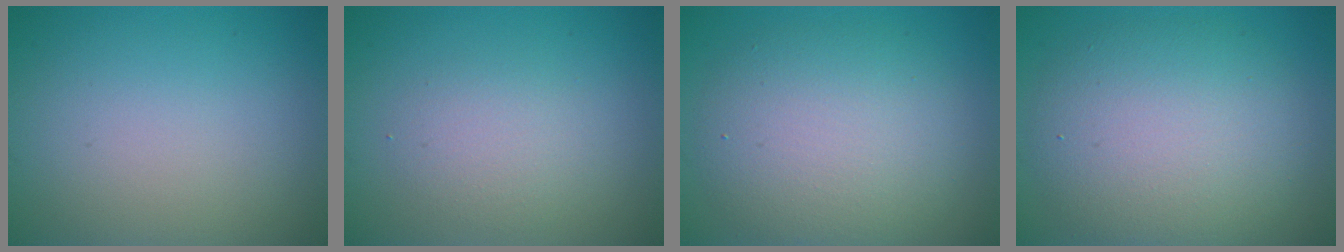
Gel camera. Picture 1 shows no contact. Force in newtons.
{"total": 2.3, "press": 2.3, "slide": 0.1}
{"total": 6.8, "press": 6.8, "slide": 0.3}
{"total": 7.8, "press": 7.8, "slide": 0.2}